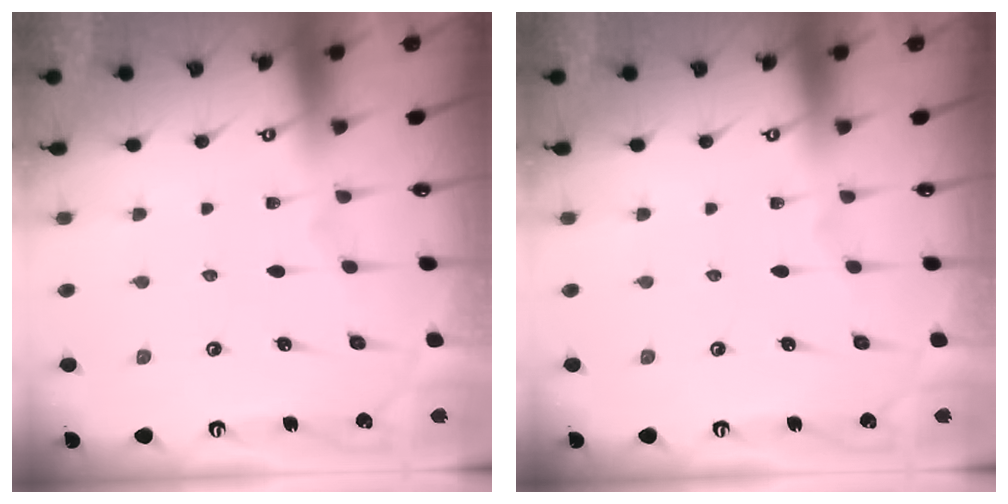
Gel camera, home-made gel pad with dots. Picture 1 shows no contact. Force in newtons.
{"total": 0.0}